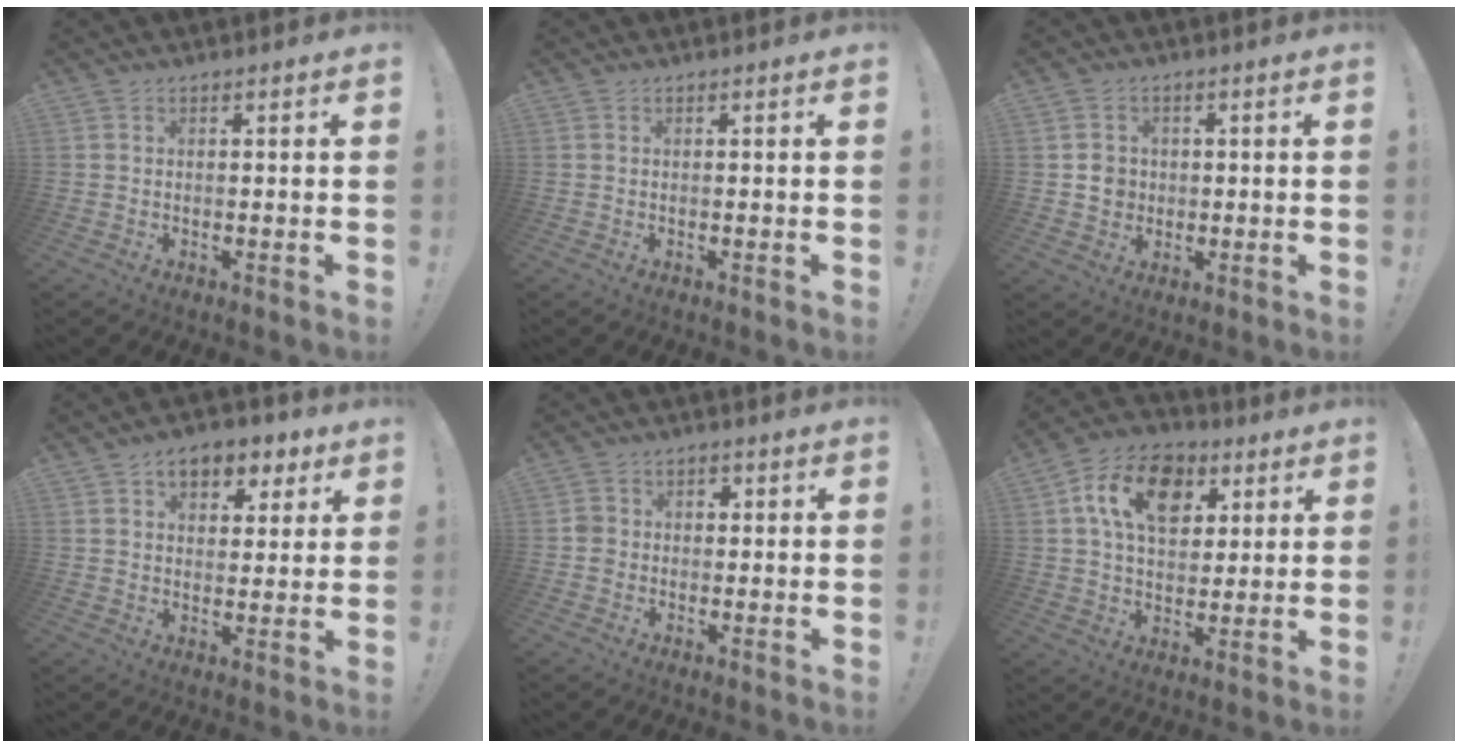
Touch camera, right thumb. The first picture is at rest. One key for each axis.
{"total": 0.0}
{"total": 4.9, "fx": 0.7, "fy": 4.7, "fz": 1.4, "tx": -0.010, "ty": 0.000, "tz": 0.012}
{"total": 8.9, "fx": 4.6, "fy": 5.8, "fz": 5.0, "tx": -0.065, "ty": -0.016, "tz": 0.082}
{"total": 4.4, "fx": -1.1, "fy": 4.1, "fz": 1.2, "tx": -0.016, "ty": 0.016, "tz": -0.019}
{"total": 16.4, "fx": 6.2, "fy": 11.2, "fz": 10.3, "tx": -0.158, "ty": -0.008, "tz": 0.116}